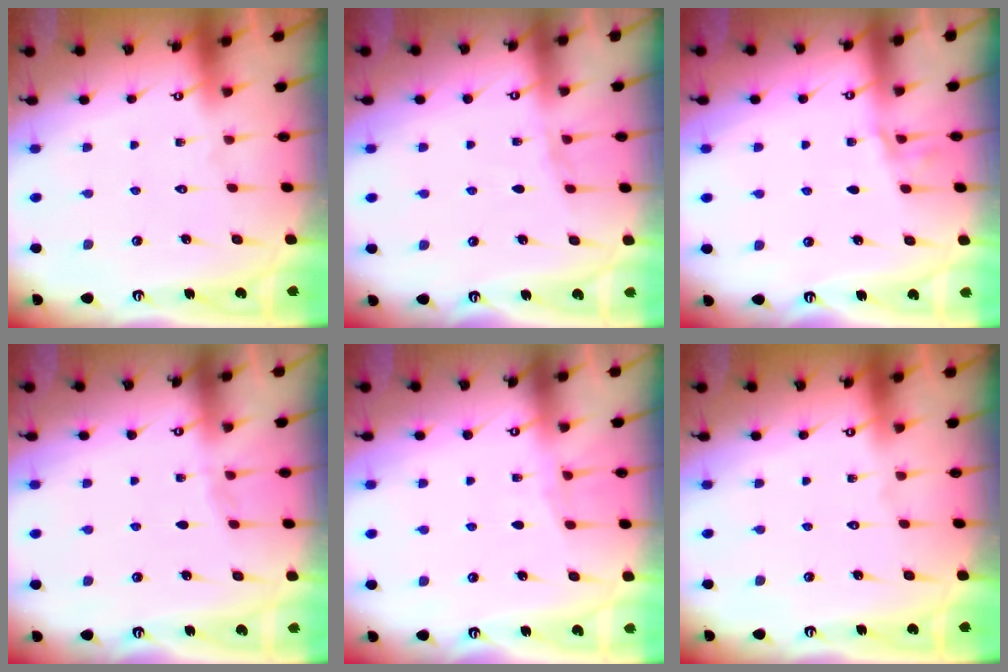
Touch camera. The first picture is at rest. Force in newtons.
{"total": 2.9, "press": 2.8, "slide": 0.7}
{"total": 1.3, "press": 1.2, "slide": 0.3}
{"total": 1.0, "press": 1.0, "slide": 0.3}
{"total": 4.4, "press": 4.4, "slide": 0.6}
{"total": 0.0}